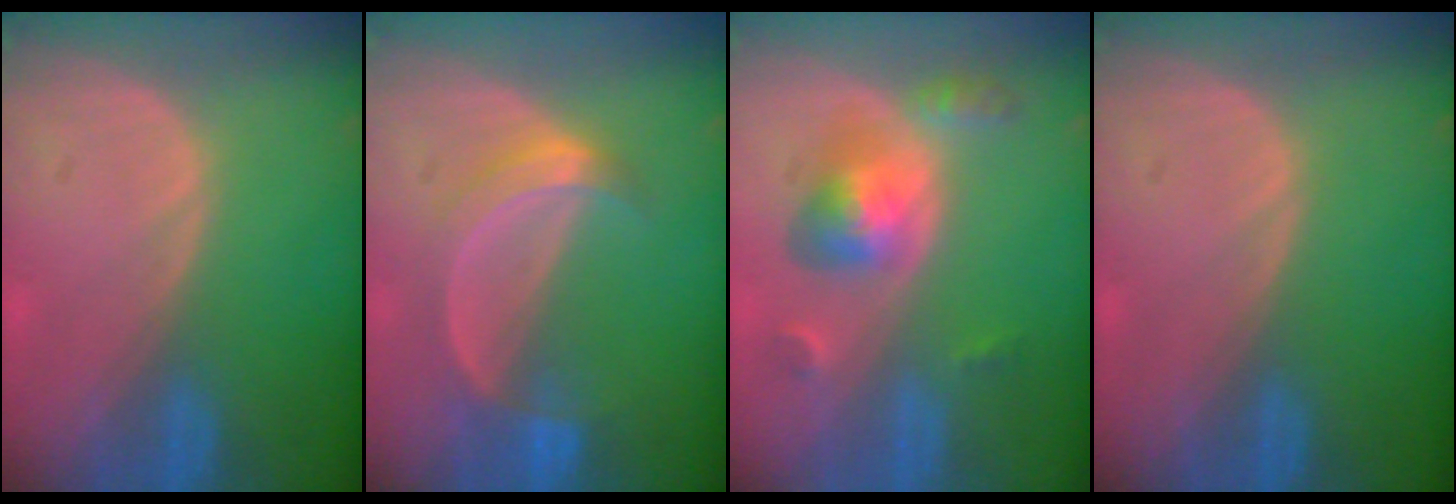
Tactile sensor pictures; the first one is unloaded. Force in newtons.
{"total": 5.3, "press": 5.2, "slide": 1.2}
{"total": 6.2, "press": 5.8, "slide": 2.3}
{"total": 0.0}